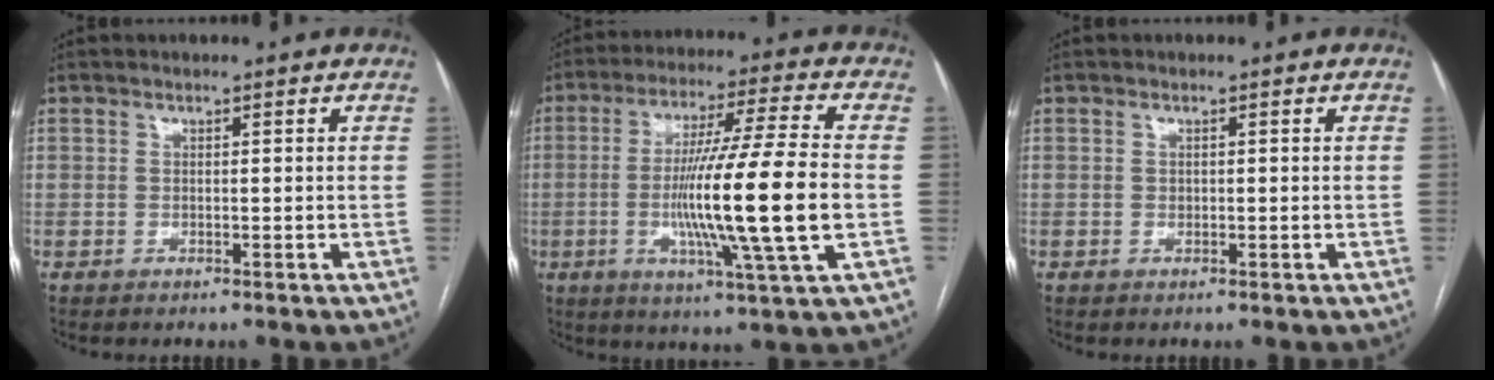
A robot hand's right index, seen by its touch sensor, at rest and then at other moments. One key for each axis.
{"total": 17.5, "fx": -2.4, "fy": -0.9, "fz": 17.3, "tx": -0.313, "ty": -0.013, "tz": -0.048}
{"total": 0.0}